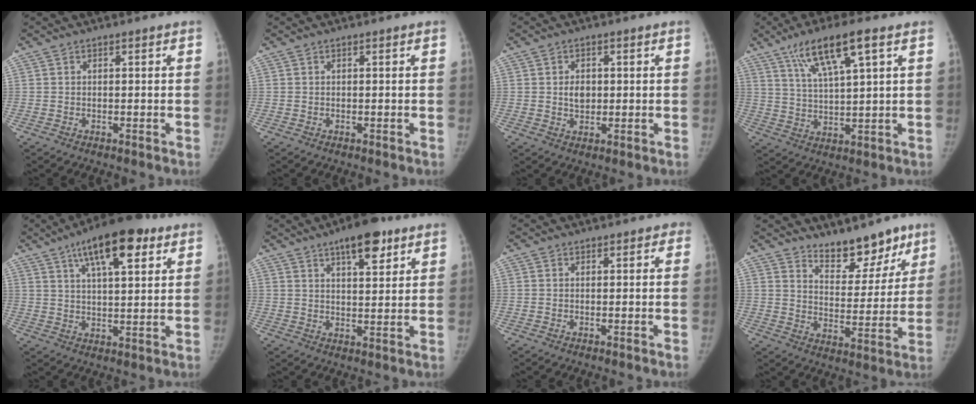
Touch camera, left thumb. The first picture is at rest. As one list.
[{"total": 0.0}, {"total": 3.6, "force": [0.4, 2.7, 2.3], "torque": [-0.023, -0.002, 0.008]}, {"total": 11.6, "force": [6.2, 2.4, 9.5], "torque": [-0.175, -0.012, 0.117]}, {"total": 14.8, "force": [7.7, 5.4, 11.4], "torque": [-0.154, -0.015, 0.118]}, {"total": 9.8, "force": [6.0, 3.7, 6.9], "torque": [-0.080, -0.027, 0.087]}, {"total": 1.2, "force": [0.6, 0.9, 0.3], "torque": [0.015, 0.000, 0.001]}, {"total": 11.7, "force": [9.1, 5.2, 5.1], "torque": [-0.029, -0.069, 0.146]}]